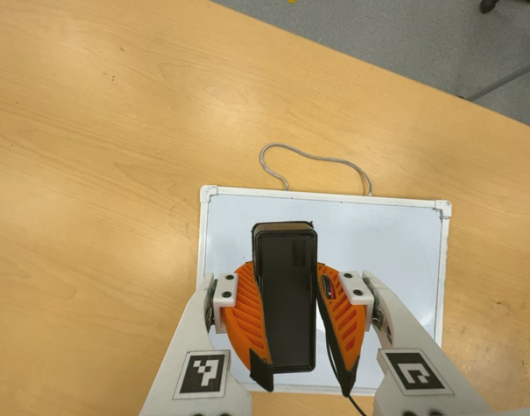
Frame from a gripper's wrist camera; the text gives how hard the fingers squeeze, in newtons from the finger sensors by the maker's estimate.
{"total": 9.7, "left": 8.0, "right": 11.4}